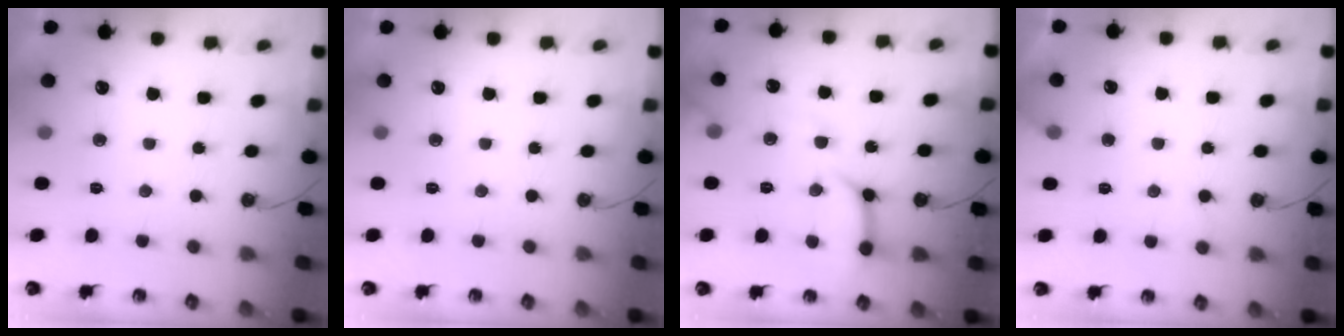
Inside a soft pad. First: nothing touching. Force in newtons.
{"total": 0.0}
{"total": 11.8, "press": 11.7, "slide": 1.3}
{"total": 6.2, "press": 6.2, "slide": 0.5}